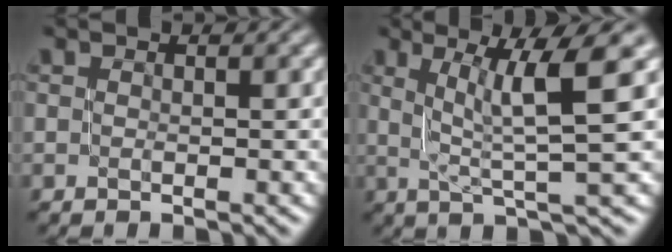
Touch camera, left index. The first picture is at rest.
{"total": 6.3, "force": [2.1, 0.9, 5.9], "torque": [-0.088, 0.011, 0.037]}